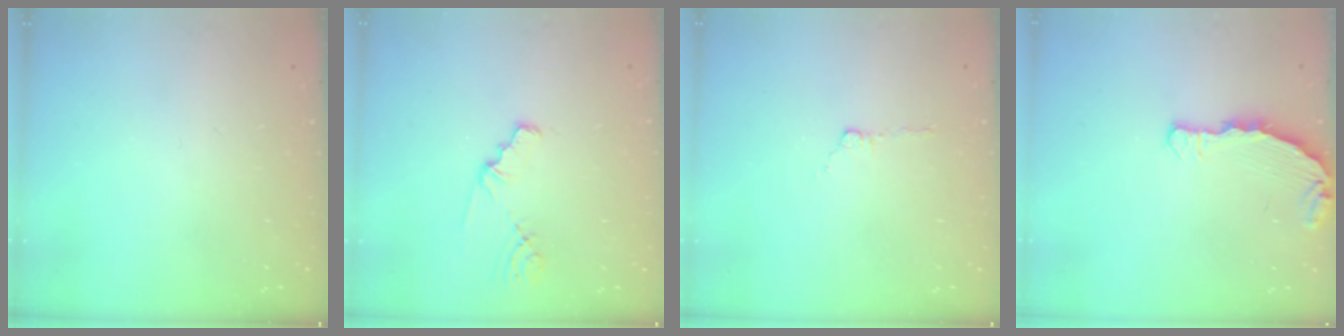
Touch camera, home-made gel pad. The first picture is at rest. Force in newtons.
{"total": 1.6, "press": 1.6, "slide": 0.1}
{"total": 4.5, "press": 4.5, "slide": 0.6}
{"total": 4.5, "press": 4.5, "slide": 0.1}